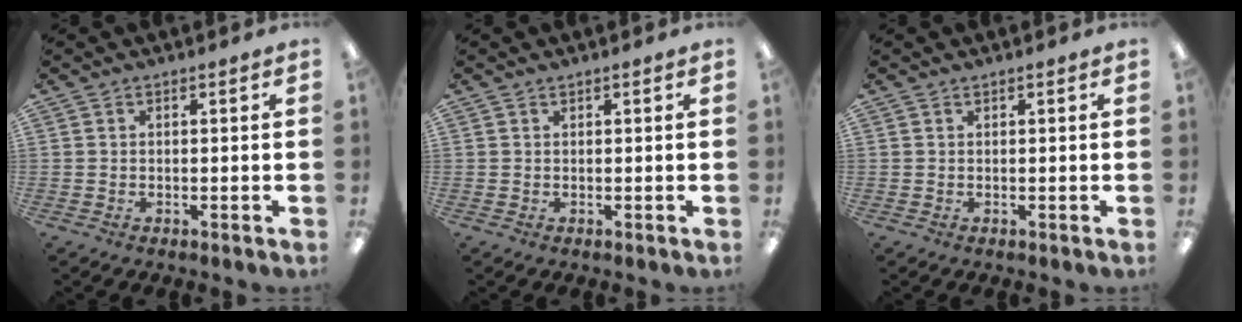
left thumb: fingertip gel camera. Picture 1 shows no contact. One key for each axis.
{"total": 0.0}
{"total": 0.0}